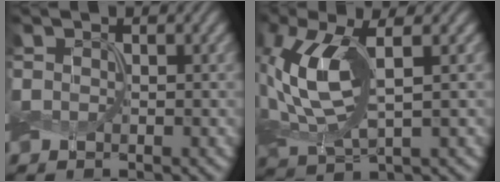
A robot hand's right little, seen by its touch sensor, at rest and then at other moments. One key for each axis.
{"total": 7.9, "fx": 0.3, "fy": 3.7, "fz": 6.9, "tx": -0.171, "ty": 0.003, "tz": 0.008}